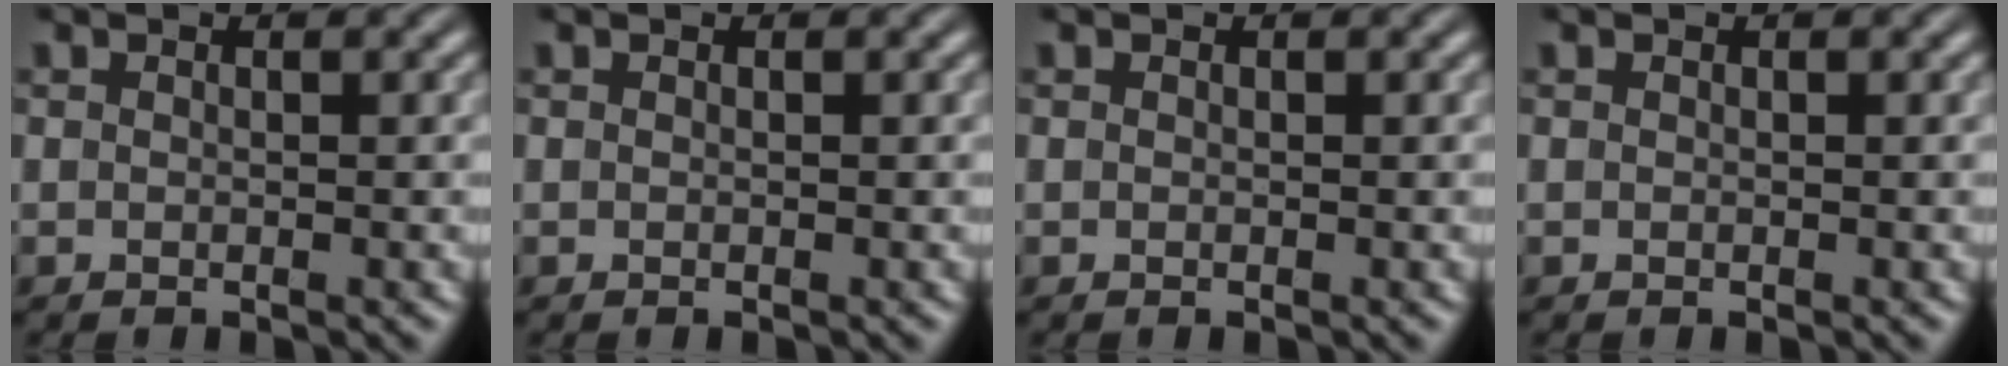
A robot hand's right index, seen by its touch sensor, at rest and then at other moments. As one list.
[{"total": 0.0}, {"total": 0.0}, {"total": 0.0}]